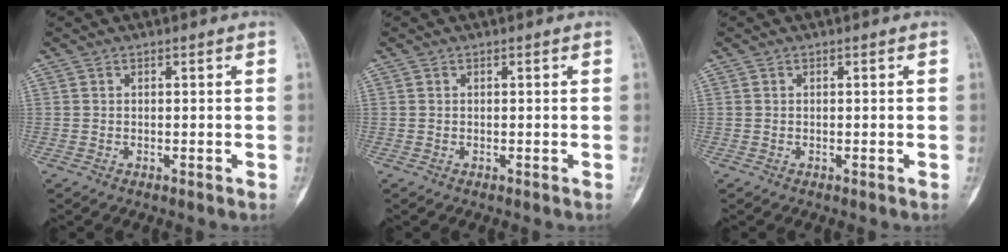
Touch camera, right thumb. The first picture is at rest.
{"total": 0.0}
{"total": 0.0}